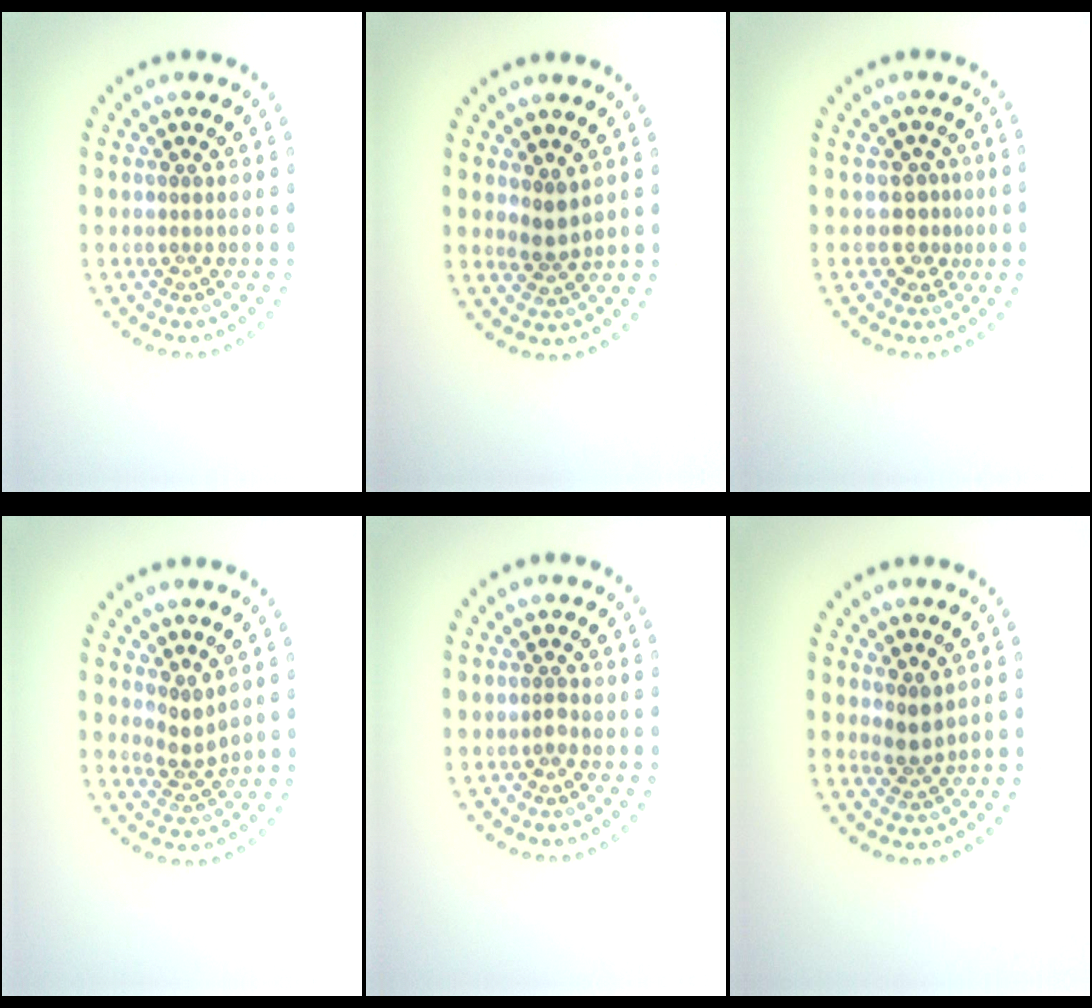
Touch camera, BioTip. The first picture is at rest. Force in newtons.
{"total": 1.7, "press": 1.3, "slide": 1.1}
{"total": 2.0, "press": 1.6, "slide": 1.2}
{"total": 2.2, "press": 1.5, "slide": 1.5}
{"total": 0.7, "press": 0.6, "slide": 0.4}
{"total": 1.6, "press": 1.3, "slide": 1.0}